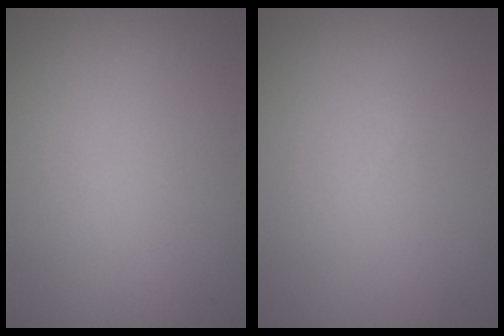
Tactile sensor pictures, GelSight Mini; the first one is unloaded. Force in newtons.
{"total": 0.0}